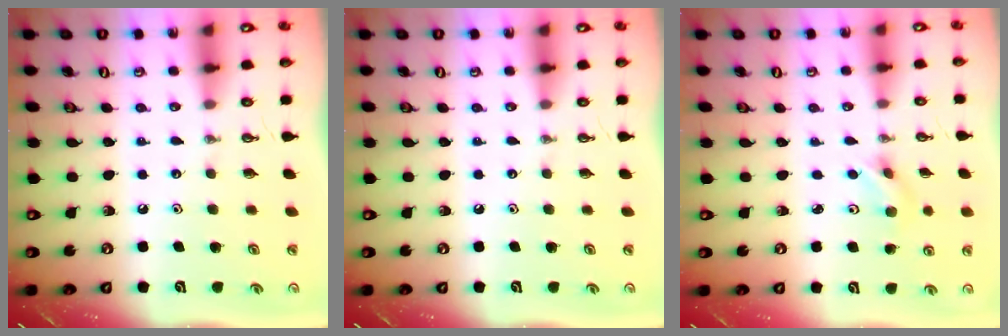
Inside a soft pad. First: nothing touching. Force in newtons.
{"total": 0.0}
{"total": 2.6, "press": 2.4, "slide": 0.9}